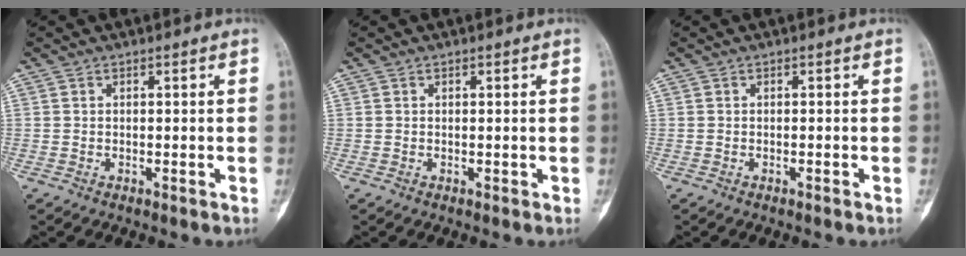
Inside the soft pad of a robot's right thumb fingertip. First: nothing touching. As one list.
[{"total": 0.0}, {"total": 0.0}]